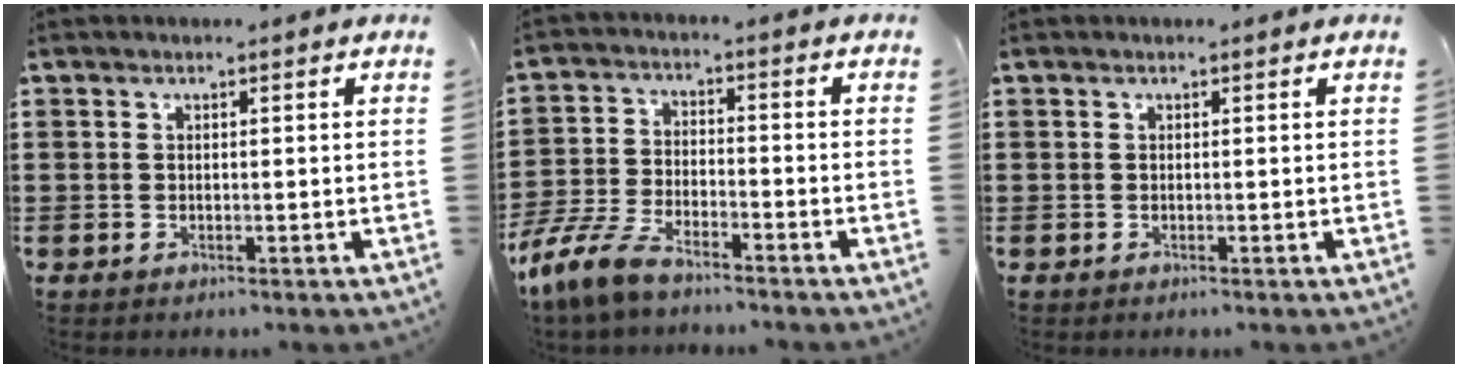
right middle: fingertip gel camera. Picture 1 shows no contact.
{"total": 7.8, "force": [-6.6, 2.1, 3.8], "torque": [-0.109, -0.003, -0.136]}
{"total": 0.0}